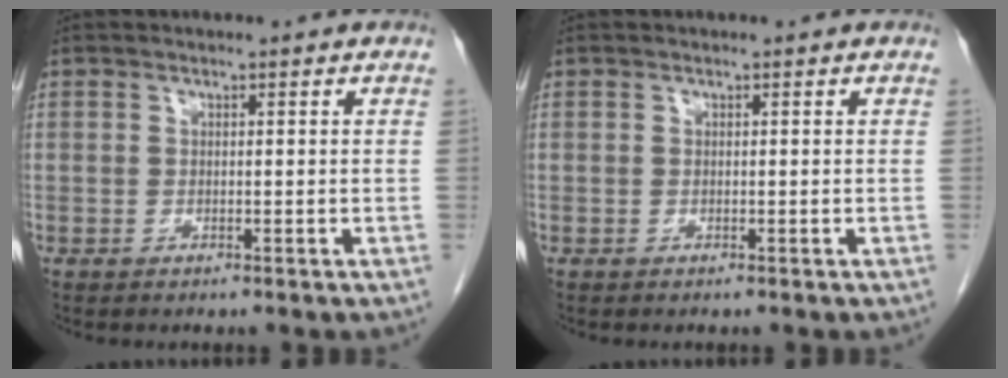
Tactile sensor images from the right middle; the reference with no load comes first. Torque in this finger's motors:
{"motor_torque": [0.21, 0.17, 0.01, 0.01]}